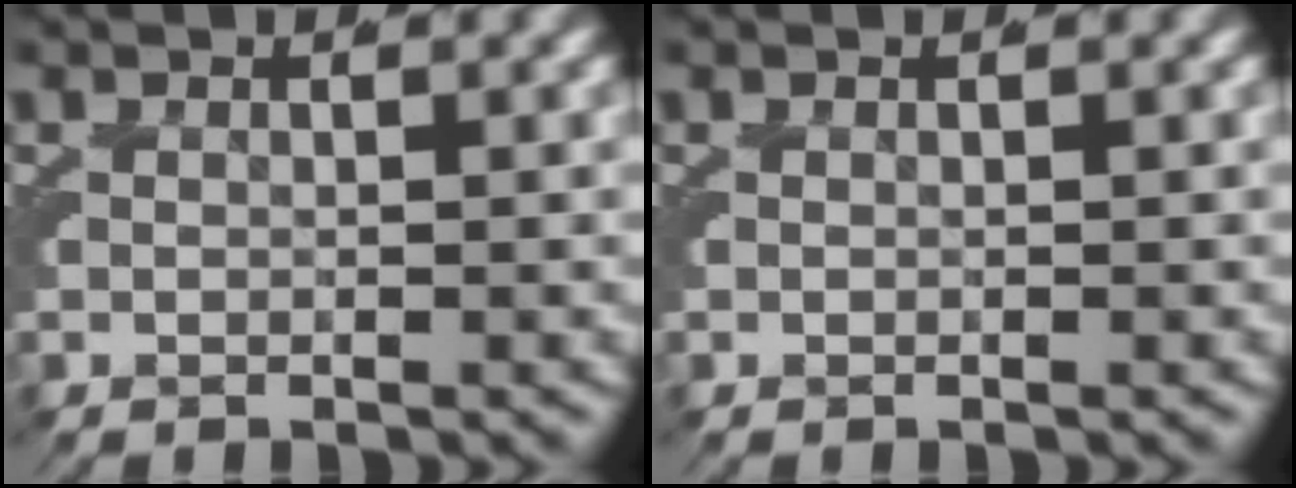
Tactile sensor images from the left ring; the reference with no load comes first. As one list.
[{"total": 0.0}]